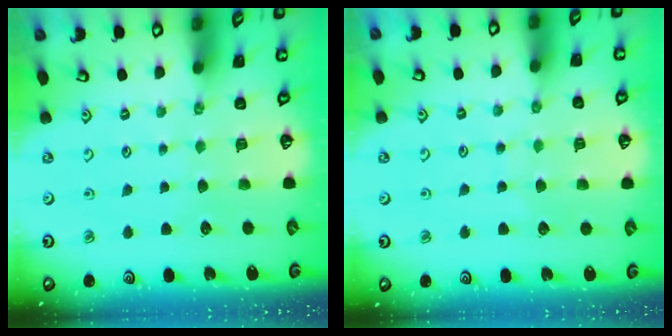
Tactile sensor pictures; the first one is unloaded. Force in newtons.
{"total": 4.0, "press": 3.9, "slide": 0.5}